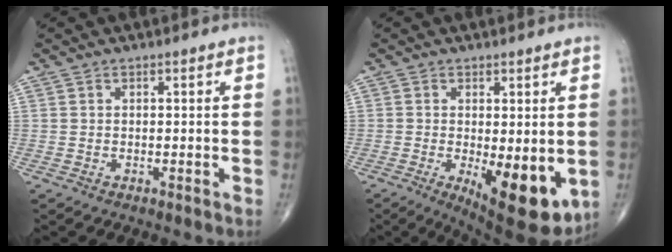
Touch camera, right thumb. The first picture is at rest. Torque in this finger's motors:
{"motor_torque": [1.73, 2.09, 0.70, 0.00, 0.20]}